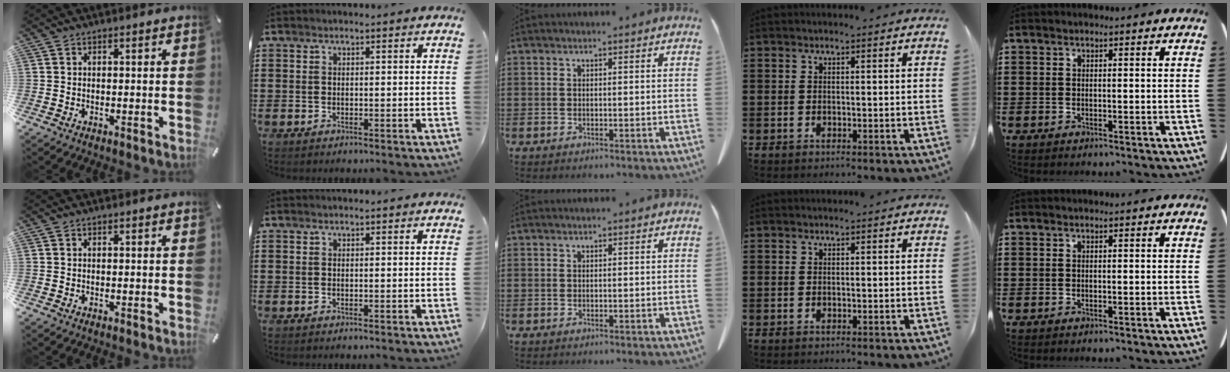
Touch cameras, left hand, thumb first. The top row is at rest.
{}